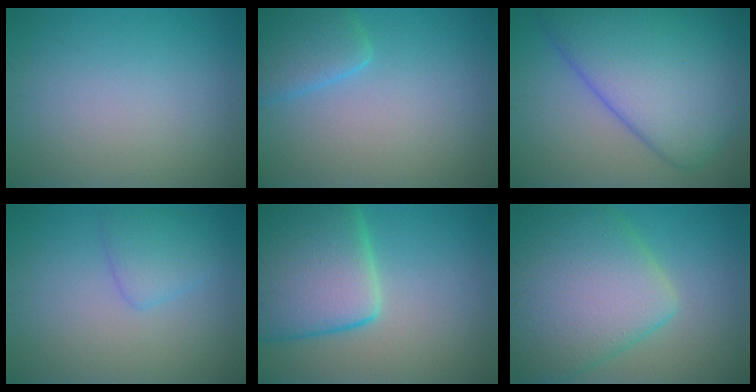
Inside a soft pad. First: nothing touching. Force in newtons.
{"total": 3.5, "press": 3.5, "slide": 0.2}
{"total": 12.0, "press": 12.0, "slide": 0.5}
{"total": 2.5, "press": 2.4, "slide": 0.2}
{"total": 11.6, "press": 11.5, "slide": 1.0}
{"total": 10.8, "press": 10.8, "slide": 0.6}